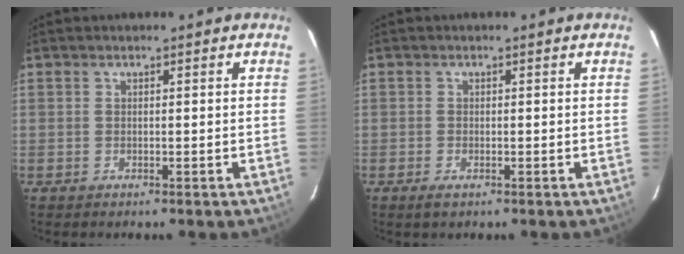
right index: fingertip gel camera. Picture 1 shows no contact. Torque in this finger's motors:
{"motor_torque": [0.04, -0.07, 0.05, 0.02]}